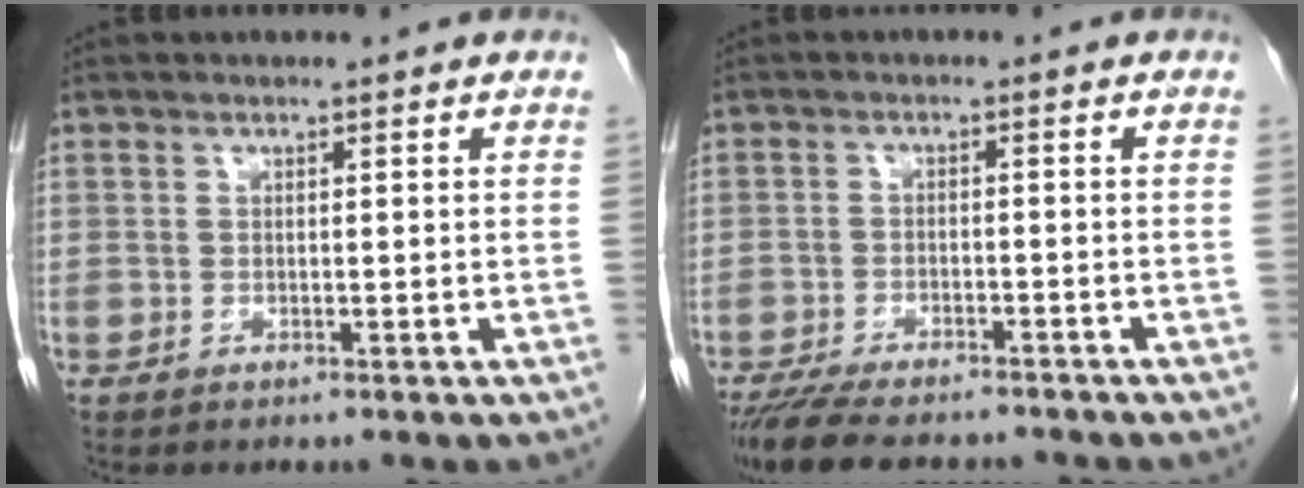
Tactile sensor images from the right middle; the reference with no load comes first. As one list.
[{"total": 11.7, "force": [-10.1, 2.9, 5.1], "torque": [-0.091, -0.010, -0.151]}]